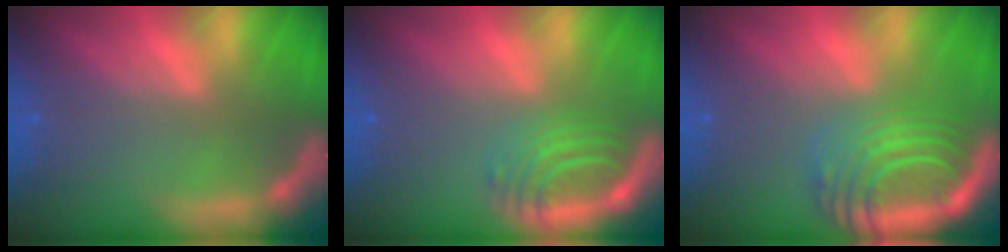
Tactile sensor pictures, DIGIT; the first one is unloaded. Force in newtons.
{"total": 4.5}
{"total": 9.5}